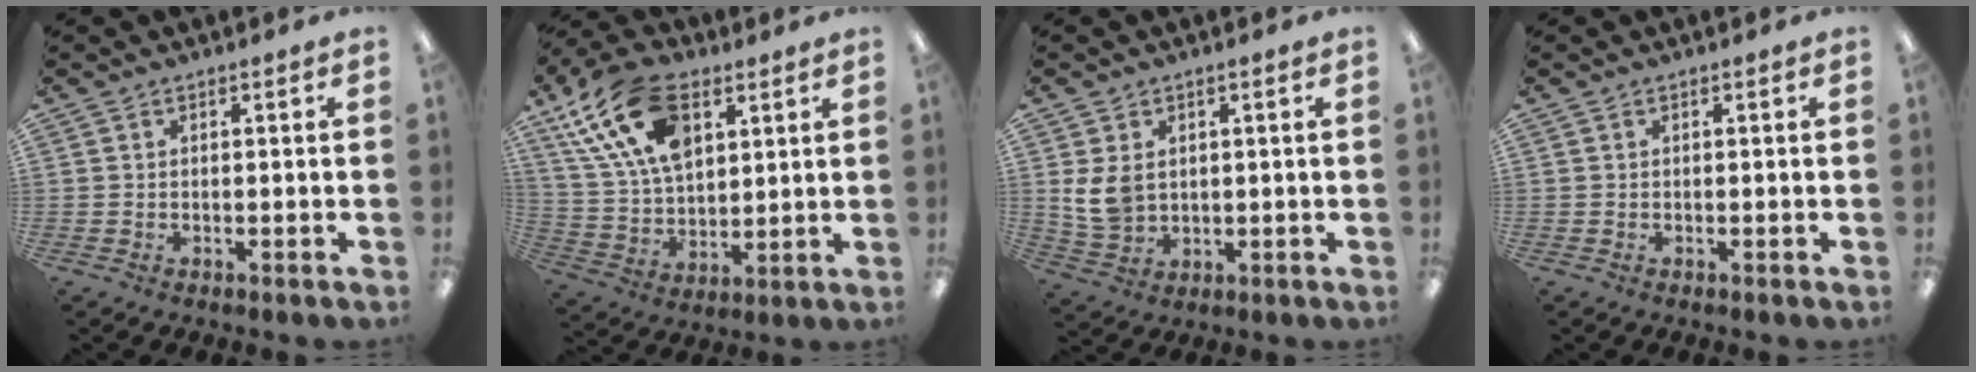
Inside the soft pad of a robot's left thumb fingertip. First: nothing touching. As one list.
[{"total": 19.9, "force": [9.3, 11.7, 13.1], "torque": [-0.273, -0.014, 0.166]}, {"total": 6.7, "force": [1.5, 5.0, 4.2], "torque": [-0.096, 0.000, 0.027]}, {"total": 0.0}]